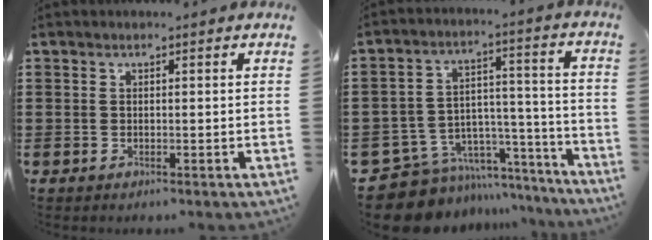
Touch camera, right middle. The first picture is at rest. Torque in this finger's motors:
{"motor_torque": [1.03, -0.76, 0.10, 0.00]}